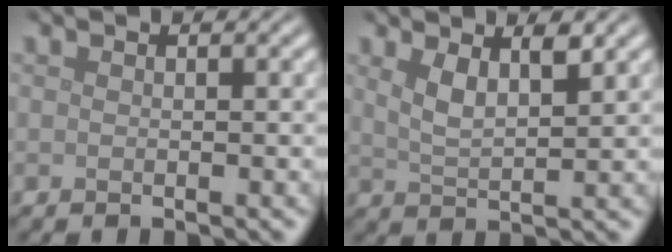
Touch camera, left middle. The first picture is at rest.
{"total": 2.8, "force": [1.6, 0.9, 2.2], "torque": [-0.046, -0.006, 0.031]}